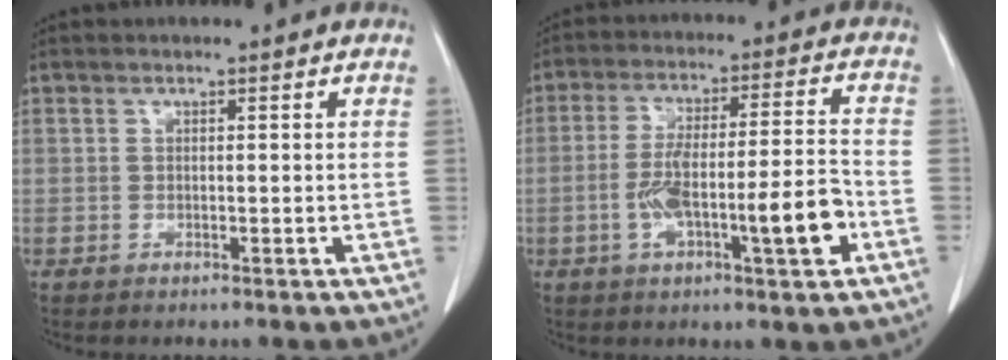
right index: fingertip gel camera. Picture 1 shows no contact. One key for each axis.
{"total": 12.7, "fx": -4.0, "fy": 1.8, "fz": 11.9, "tx": -0.202, "ty": 0.015, "tz": -0.060}